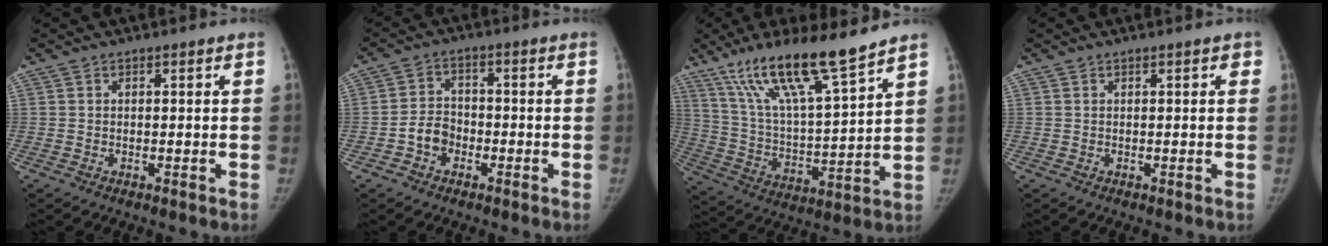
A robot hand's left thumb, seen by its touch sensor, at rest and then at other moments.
{"total": 5.1, "force": [-2.0, 4.1, 2.4], "torque": [-0.024, 0.023, -0.043]}
{"total": 18.2, "force": [13.1, 2.5, 12.5], "torque": [-0.206, -0.063, 0.243]}
{"total": 0.8, "force": [0.4, 0.4, 0.6], "torque": [-0.002, 0.003, -0.001]}